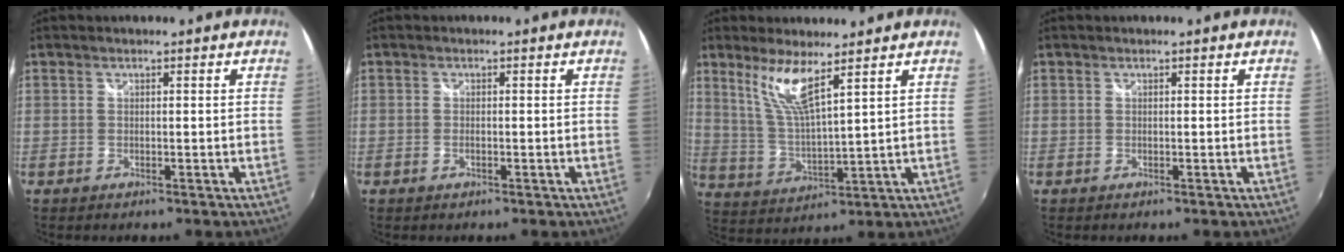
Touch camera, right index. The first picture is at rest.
{"total": 0.9, "force": [-0.4, 0.5, 0.7], "torque": [-0.015, -0.001, -0.008]}
{"total": 8.3, "force": [5.5, 0.7, 6.2], "torque": [-0.118, -0.006, 0.116]}
{"total": 0.0}